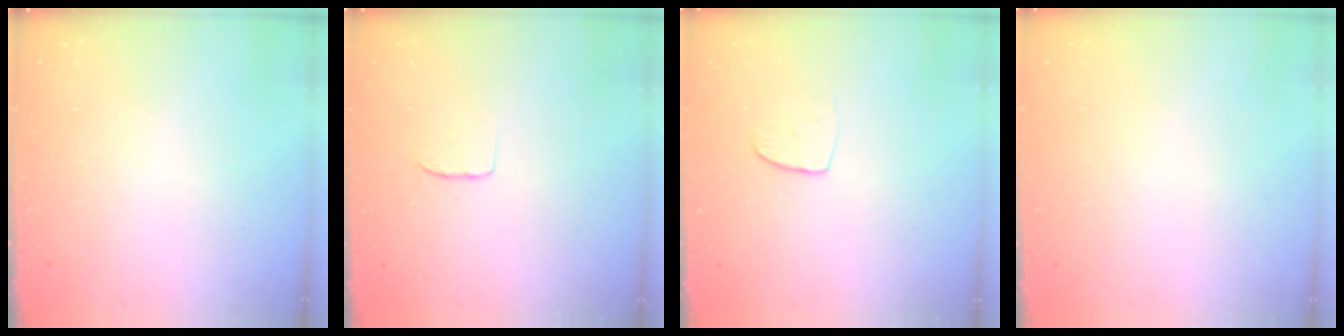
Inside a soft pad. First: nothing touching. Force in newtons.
{"total": 3.9, "press": 3.9, "slide": 0.3}
{"total": 5.5, "press": 5.5, "slide": 0.4}
{"total": 0.0}